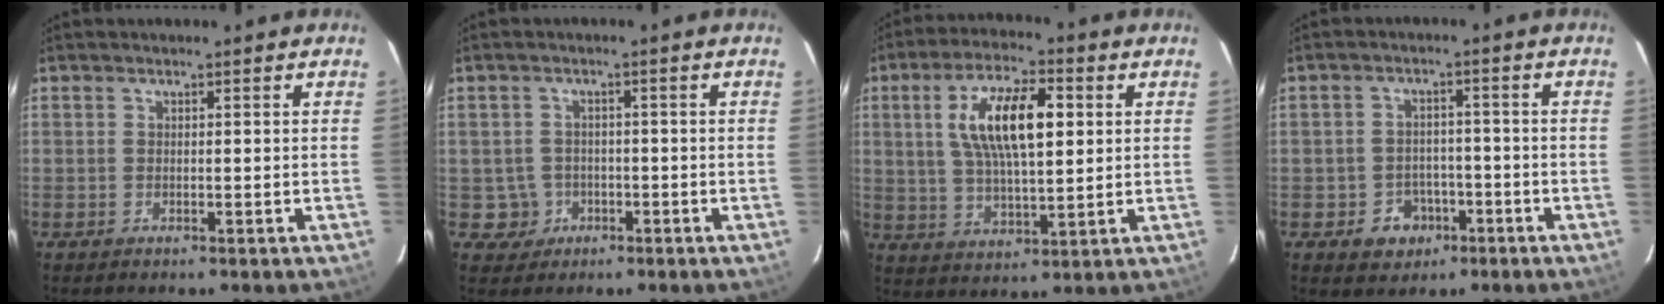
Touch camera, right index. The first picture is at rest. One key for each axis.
{"total": 4.2, "fx": -1.3, "fy": 4.0, "fz": 0.0, "tx": -0.008, "ty": 0.018, "tz": -0.017}
{"total": 13.6, "fx": 3.3, "fy": 5.0, "fz": 12.2, "tx": -0.227, "ty": 0.015, "tz": 0.061}
{"total": 5.9, "fx": -2.8, "fy": 5.0, "fz": 1.5, "tx": -0.043, "ty": 0.016, "tz": -0.026}